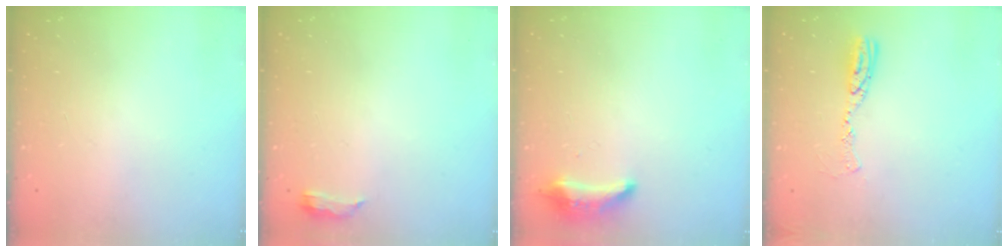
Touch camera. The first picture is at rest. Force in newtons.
{"total": 5.1, "press": 4.8, "slide": 1.7}
{"total": 10.1, "press": 9.0, "slide": 4.6}
{"total": 9.5, "press": 9.5, "slide": 0.9}